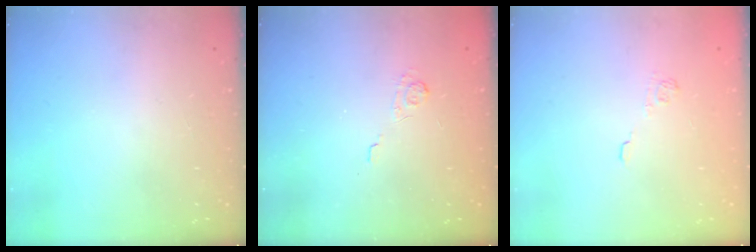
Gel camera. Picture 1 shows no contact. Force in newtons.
{"total": 2.2, "press": 1.7, "slide": 1.5}
{"total": 2.2, "press": 1.8, "slide": 1.3}